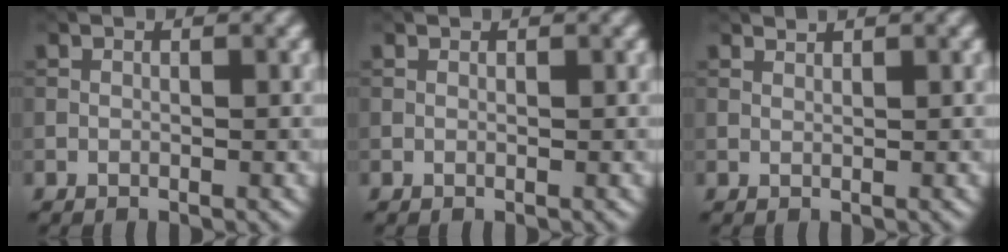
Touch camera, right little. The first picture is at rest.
{"total": 0.0}
{"total": 0.7, "force": [0.7, 0.0, 0.1], "torque": [0.002, -0.002, 0.014]}